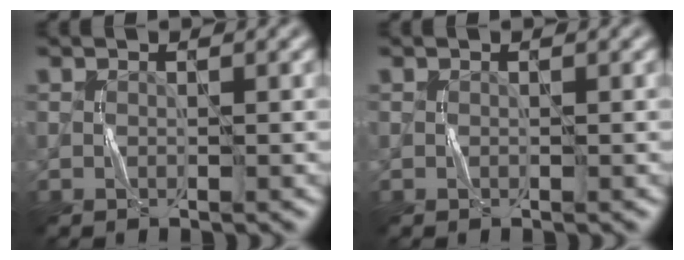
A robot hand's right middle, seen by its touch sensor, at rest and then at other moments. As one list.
[{"total": 0.0}]